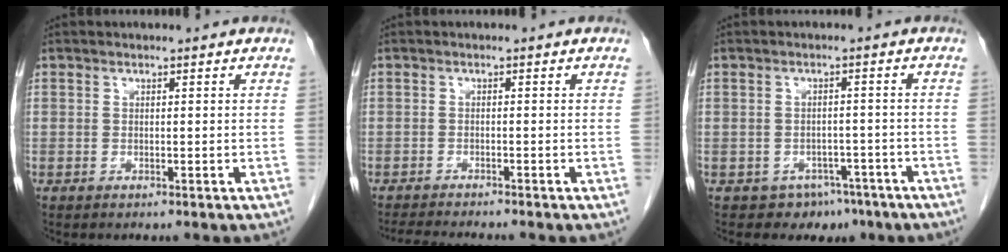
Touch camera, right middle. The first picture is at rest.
{"total": 5.0, "force": [-4.7, -0.4, 1.8], "torque": [-0.027, -0.017, -0.076]}
{"total": 5.6, "force": [-3.9, 4.0, 0.5], "torque": [0.004, 0.014, -0.047]}